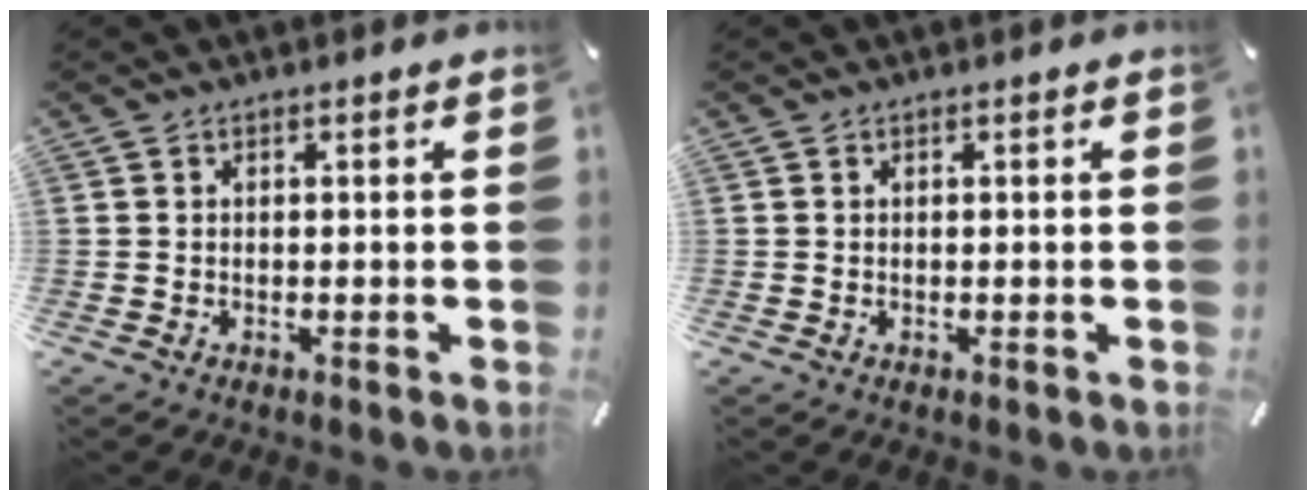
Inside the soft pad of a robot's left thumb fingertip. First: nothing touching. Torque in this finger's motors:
{"motor_torque": [0.00, -0.11, 0.07, -0.01, -0.07]}